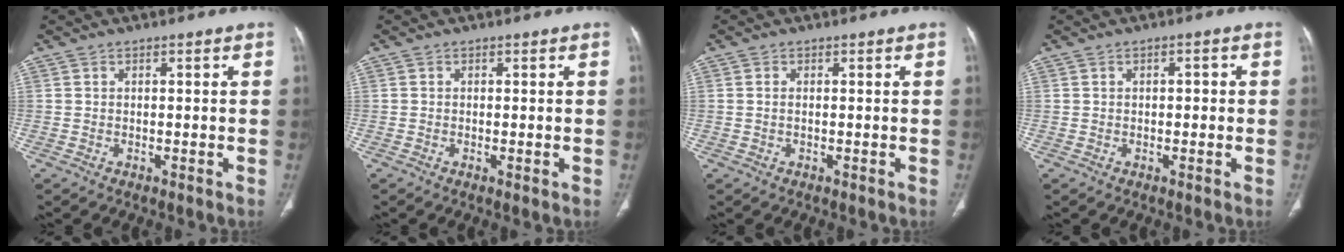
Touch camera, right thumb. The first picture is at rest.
{"total": 0.6, "force": [-0.1, 0.1, 0.6], "torque": [-0.017, -0.004, -0.003]}
{"total": 0.6, "force": [0.0, 0.3, 0.6], "torque": [-0.017, 0.001, 0.002]}
{"total": 1.6, "force": [0.2, 0.9, 1.3], "torque": [-0.016, 0.003, -0.001]}